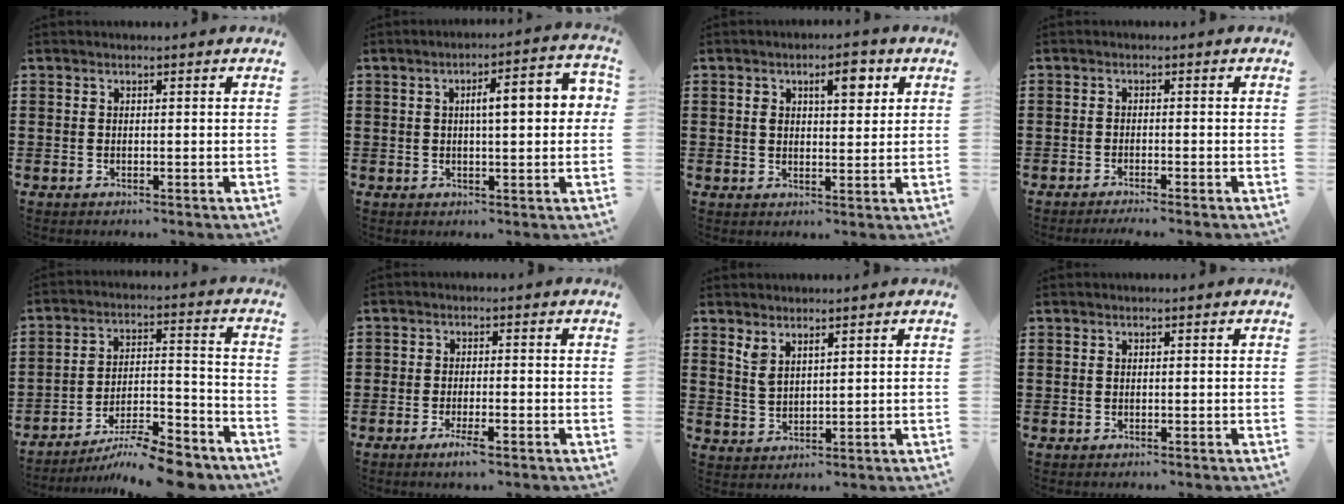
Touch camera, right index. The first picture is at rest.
{"total": 6.7, "force": [1.0, 1.5, 6.5], "torque": [-0.104, 0.001, 0.008]}
{"total": 5.1, "force": [2.1, 2.0, 4.1], "torque": [-0.064, 0.002, 0.029]}
{"total": 1.2, "force": [-1.1, -0.2, 0.4], "torque": [-0.007, 0.001, -0.022]}
{"total": 9.5, "force": [-8.6, 0.9, 4.0], "torque": [-0.055, 0.020, -0.166]}
{"total": 2.7, "force": [-1.8, 0.5, 2.0], "torque": [-0.047, -0.005, -0.036]}
{"total": 2.4, "force": [1.9, 0.8, 1.2], "torque": [-0.028, 0.003, 0.036]}
{"total": 0.0}